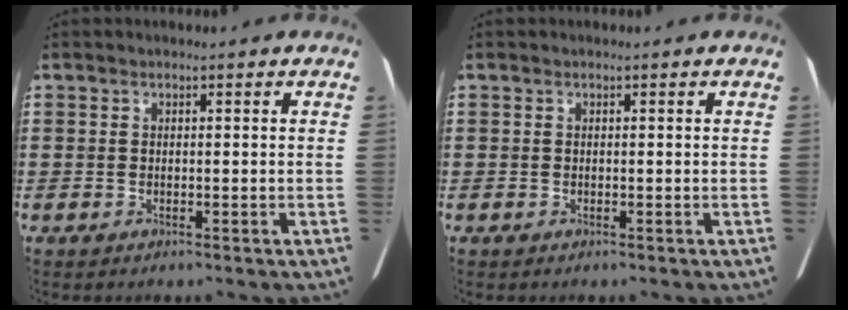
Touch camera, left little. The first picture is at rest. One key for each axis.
{"total": 0.0}